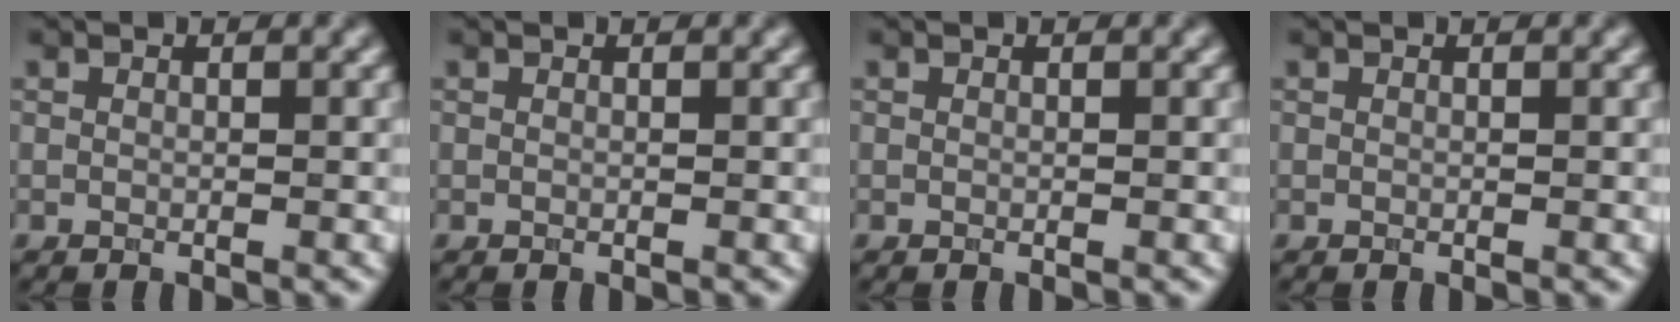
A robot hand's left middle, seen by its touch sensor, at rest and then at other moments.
{"total": 0.0}
{"total": 0.0}
{"total": 0.0}